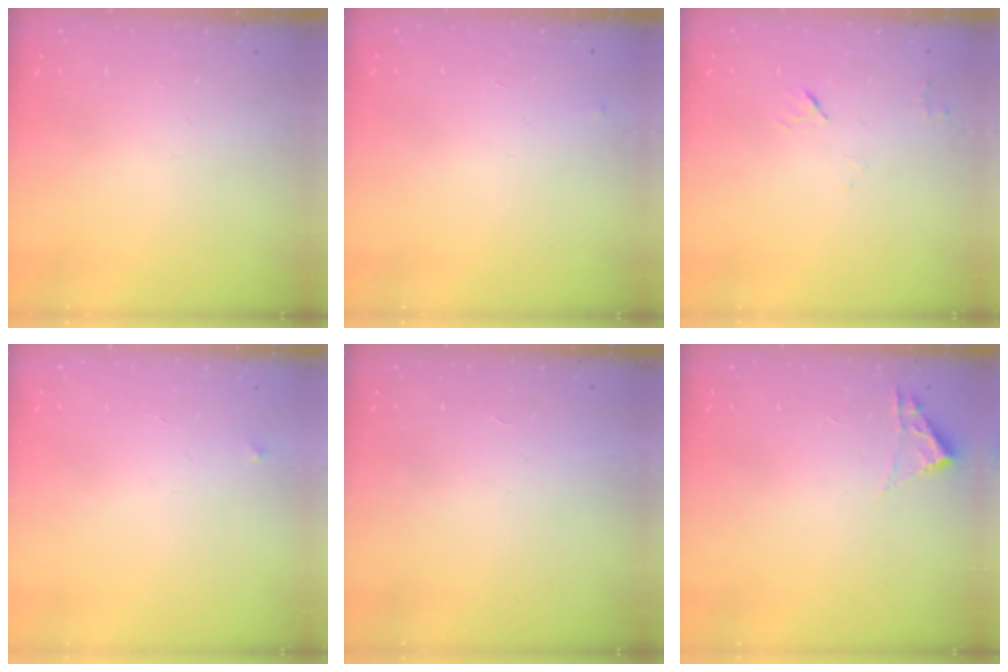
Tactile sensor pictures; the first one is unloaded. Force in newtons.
{"total": 2.5, "press": 2.5, "slide": 0.4}
{"total": 4.6, "press": 4.5, "slide": 0.6}
{"total": 2.5, "press": 2.4, "slide": 0.4}
{"total": 1.8, "press": 1.8, "slide": 0.1}
{"total": 1.8, "press": 1.8, "slide": 0.2}